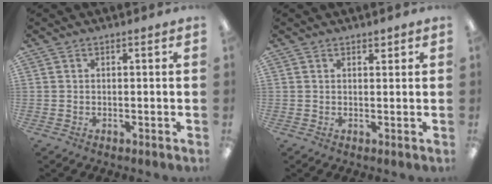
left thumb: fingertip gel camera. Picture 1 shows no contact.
{"total": 1.4, "force": [1.1, 0.6, 0.4], "torque": [-0.001, -0.004, 0.019]}